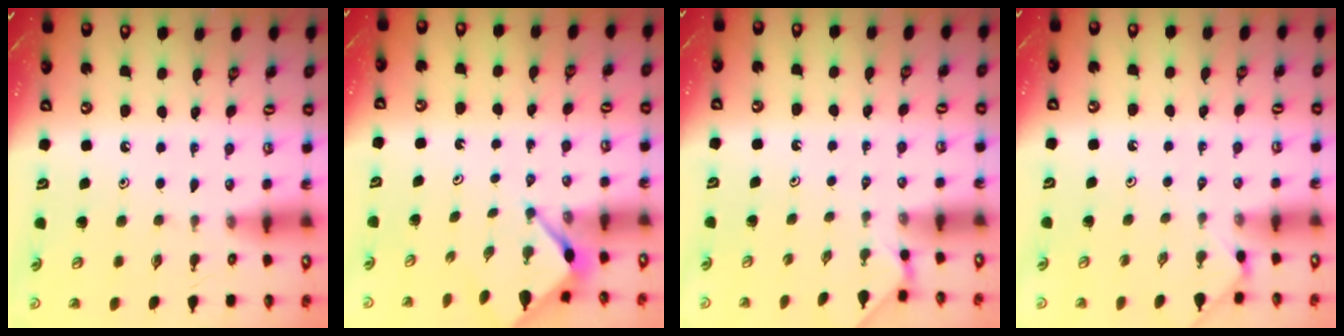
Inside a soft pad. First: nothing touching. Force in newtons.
{"total": 3.0, "press": 2.9, "slide": 0.3}
{"total": 0.0}
{"total": 2.3, "press": 2.3, "slide": 0.3}